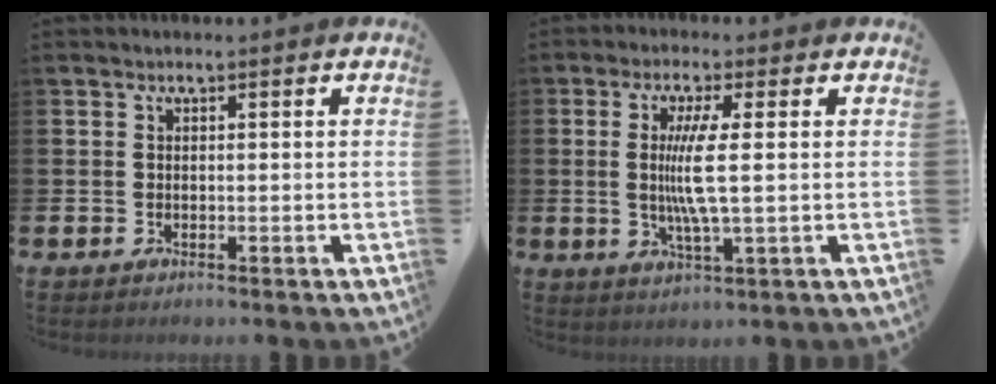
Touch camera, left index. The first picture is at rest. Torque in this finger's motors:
{"motor_torque": [1.20, -0.93, 0.36, 0.21]}